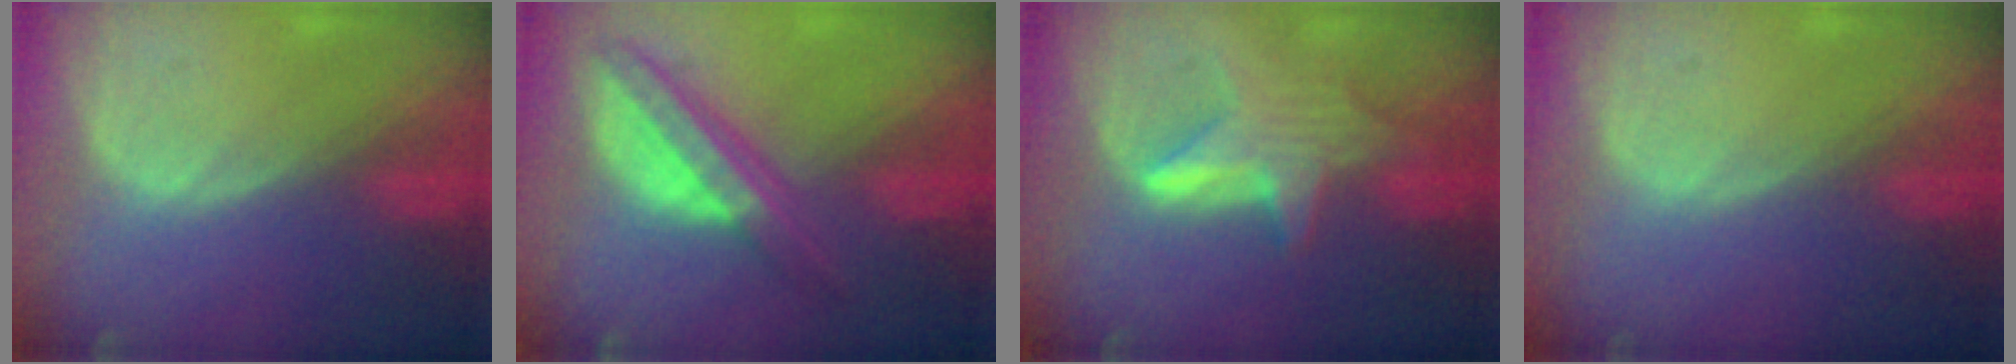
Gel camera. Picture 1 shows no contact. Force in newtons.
{"total": 7.7, "press": 6.5, "slide": 4.1}
{"total": 6.5, "press": 6.4, "slide": 0.8}
{"total": 0.0}